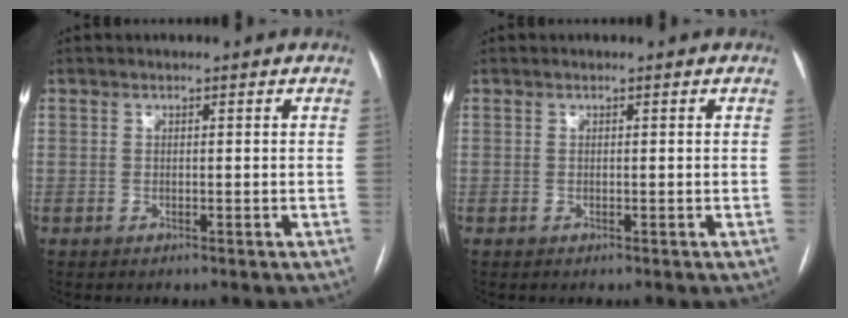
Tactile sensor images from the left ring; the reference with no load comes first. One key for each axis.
{"total": 0.0}